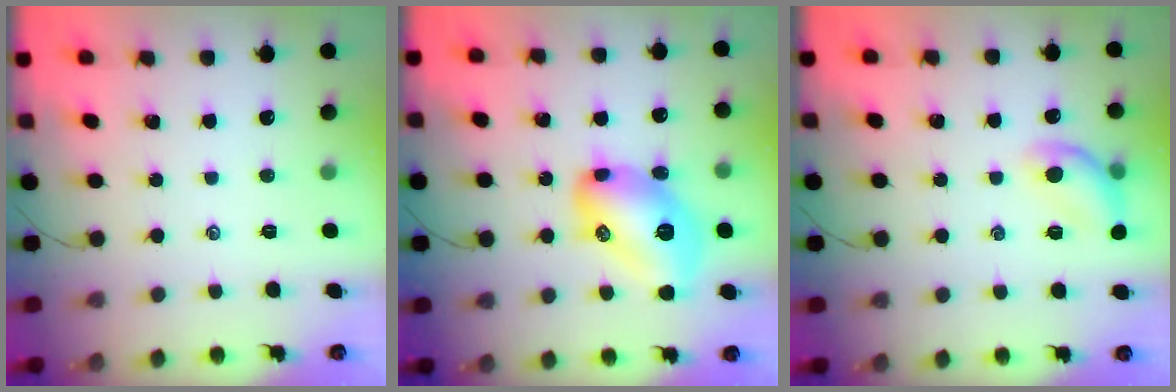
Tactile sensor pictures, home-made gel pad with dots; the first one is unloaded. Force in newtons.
{"total": 16.6, "press": 16.6, "slide": 0.4}
{"total": 11.2, "press": 11.1, "slide": 0.4}